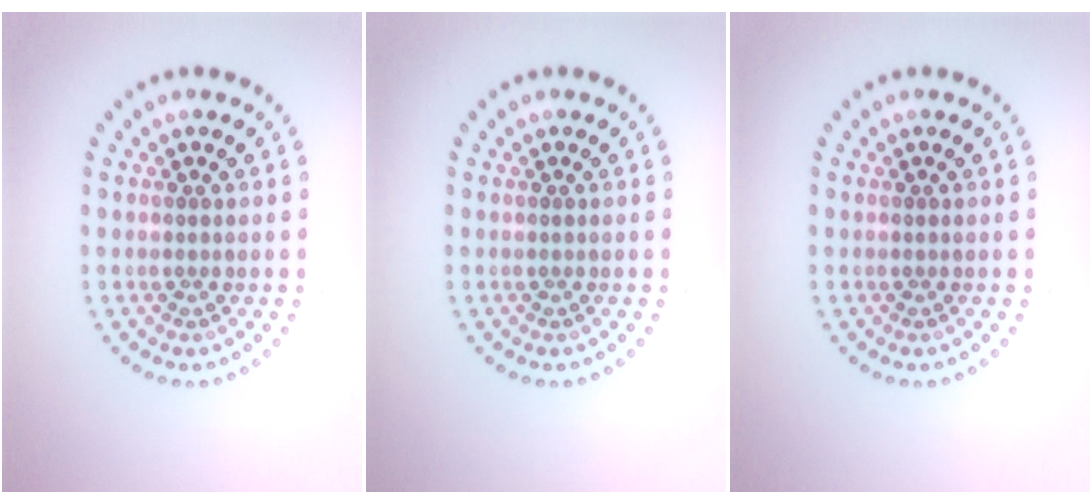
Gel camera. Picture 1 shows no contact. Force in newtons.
{"total": 0.0}
{"total": 0.0}